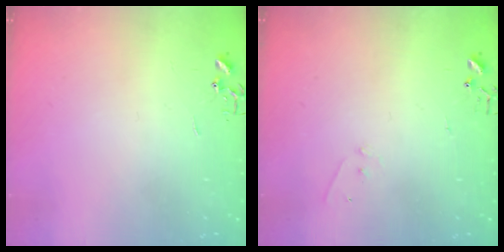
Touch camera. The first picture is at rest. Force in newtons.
{"total": 4.0, "press": 4.0, "slide": 0.2}